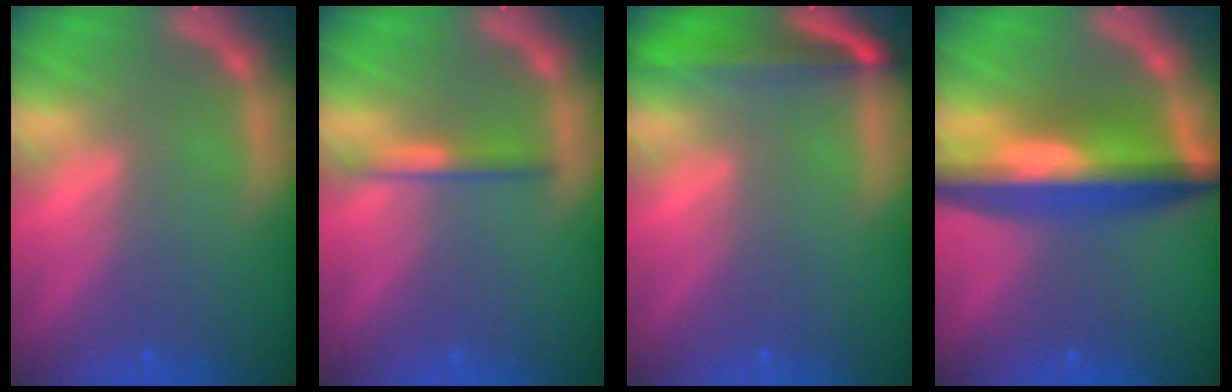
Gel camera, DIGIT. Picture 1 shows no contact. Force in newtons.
{"total": 2.0}
{"total": 5.5}
{"total": 9.6}